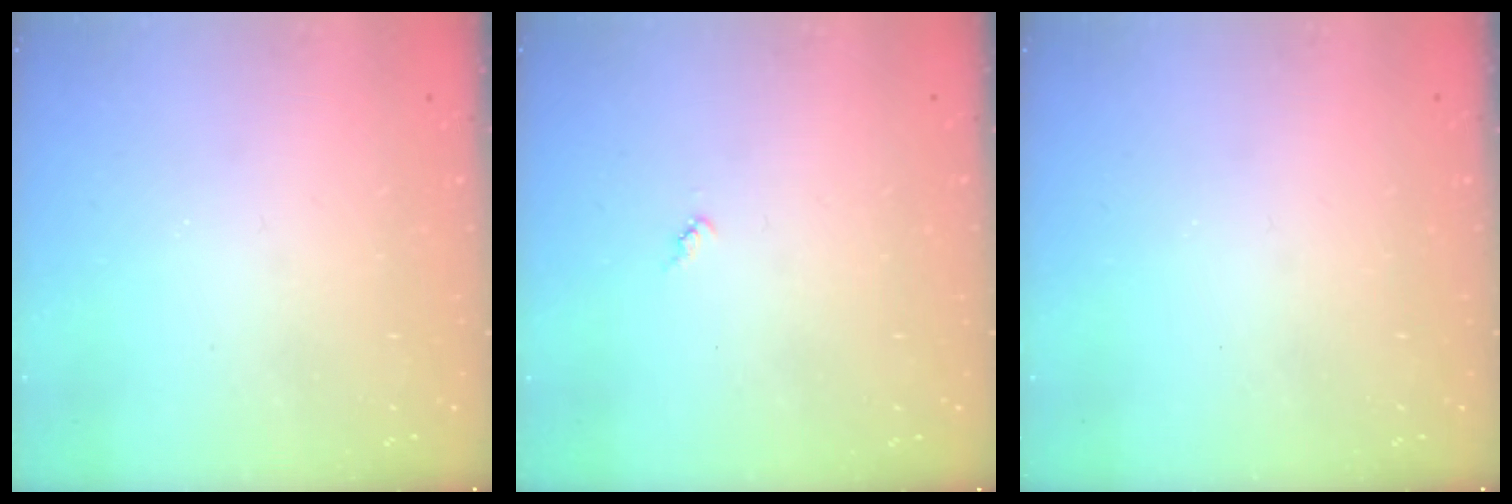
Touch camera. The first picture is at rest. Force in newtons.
{"total": 3.3, "press": 3.3, "slide": 0.2}
{"total": 0.0}